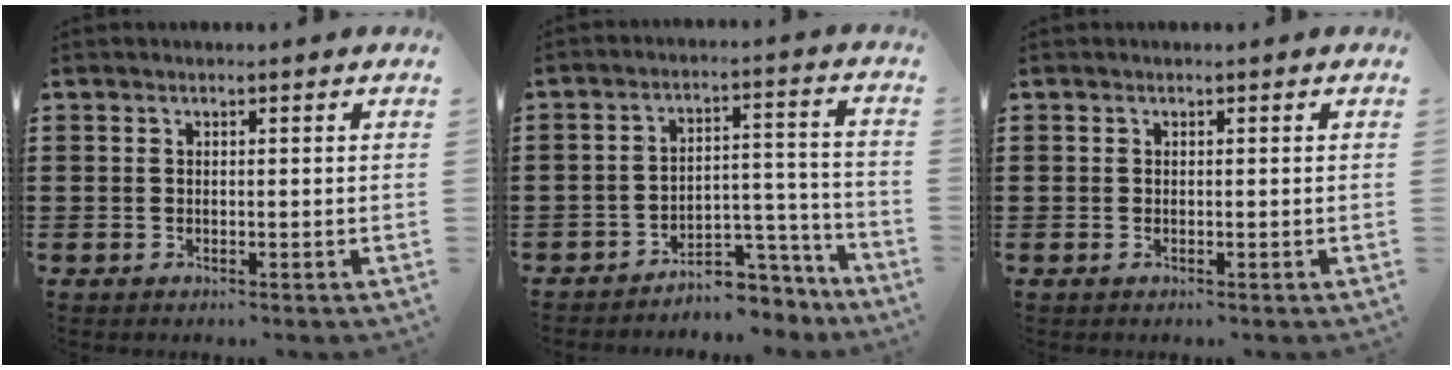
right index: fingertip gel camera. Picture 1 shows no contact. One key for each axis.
{"total": 5.4, "fx": -5.0, "fy": 1.5, "fz": 1.3, "tx": -0.023, "ty": 0.013, "tz": -0.099}
{"total": 0.0}